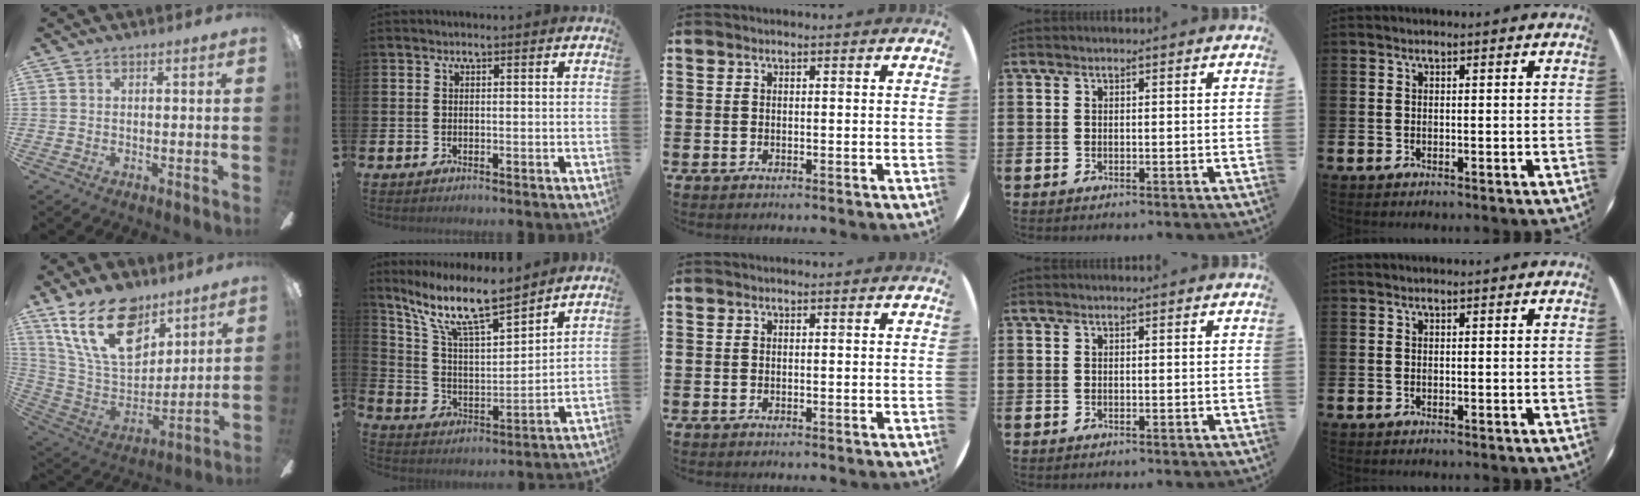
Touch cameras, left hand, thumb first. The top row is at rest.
{"thumb": {"total": 22.0, "force": [12.5, 12.2, 13.2], "torque": [-0.256, -0.058, 0.224]}, "index": {"total": 11.2, "force": [9.3, 2.1, 6.0], "torque": [-0.146, -0.049, 0.160]}}